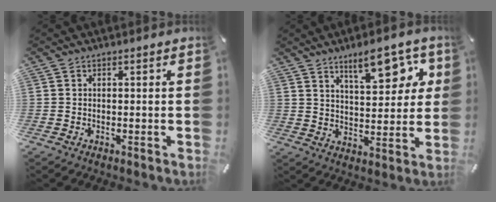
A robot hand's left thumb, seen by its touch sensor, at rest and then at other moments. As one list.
[{"total": 12.1, "force": [7.2, 5.5, 8.0], "torque": [-0.093, -0.037, 0.117]}]